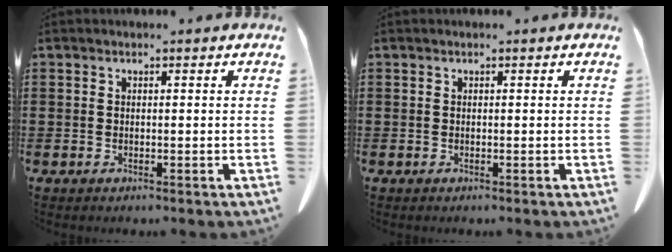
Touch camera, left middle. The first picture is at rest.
{"total": 0.0}